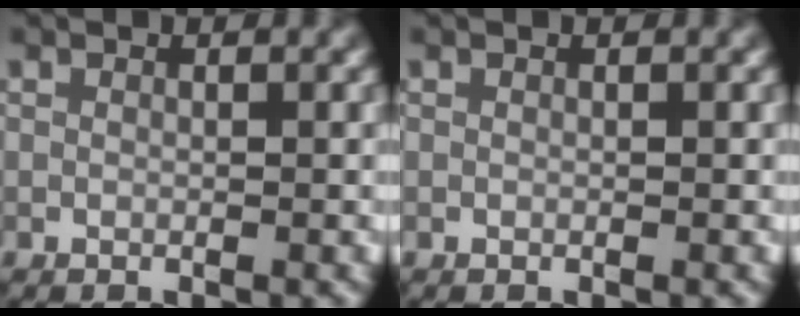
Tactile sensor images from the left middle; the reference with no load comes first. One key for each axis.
{"total": 0.0}